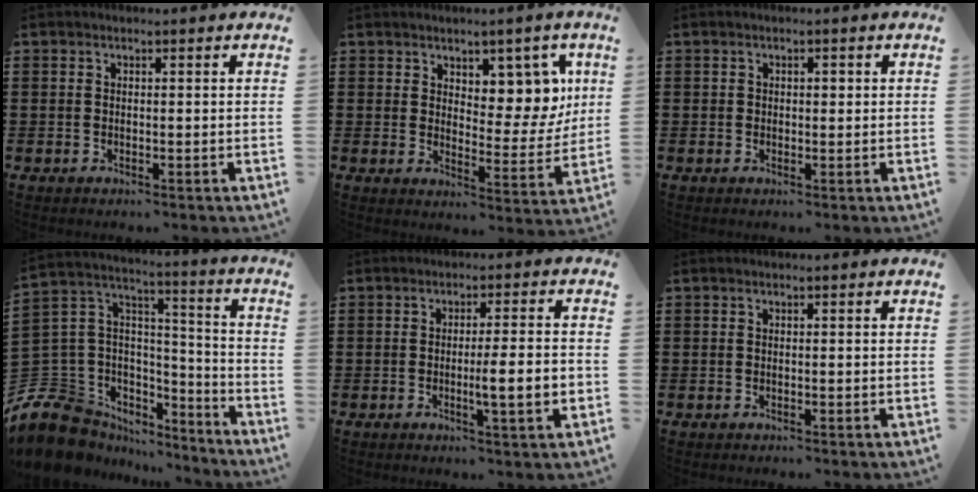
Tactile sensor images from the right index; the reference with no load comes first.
{"total": 7.0, "force": [4.1, 4.1, 4.0], "torque": [-0.063, -0.021, 0.068]}
{"total": 0.8, "force": [0.1, 0.6, 0.6], "torque": [-0.012, 0.004, 0.002]}
{"total": 10.6, "force": [-6.5, 7.9, 2.7], "torque": [-0.099, -0.002, -0.123]}
{"total": 5.9, "force": [-1.2, 0.2, 5.8], "torque": [-0.087, -0.012, -0.023]}
{"total": 0.0}